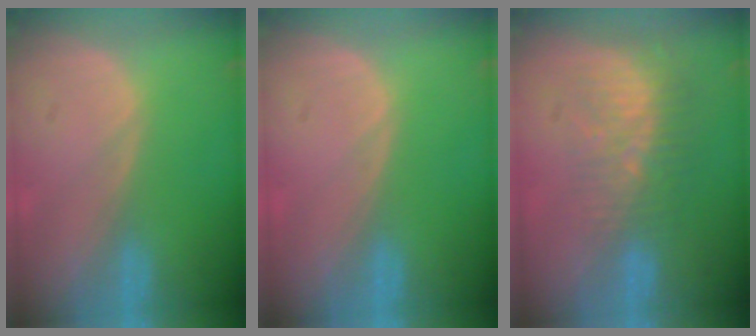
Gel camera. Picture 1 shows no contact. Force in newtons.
{"total": 0.0}
{"total": 9.0, "press": 7.6, "slide": 4.9}